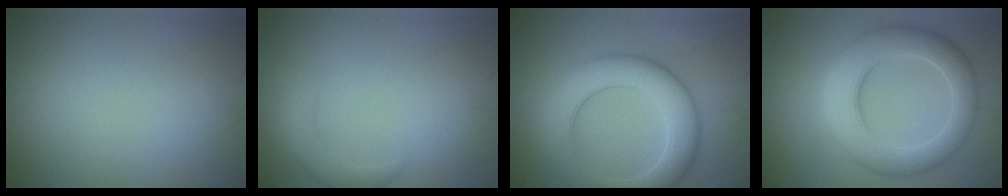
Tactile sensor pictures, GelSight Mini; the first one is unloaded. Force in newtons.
{"total": 2.4, "press": 2.4, "slide": 0.2}
{"total": 7.4, "press": 7.4, "slide": 0.3}
{"total": 7.7, "press": 7.7, "slide": 0.1}